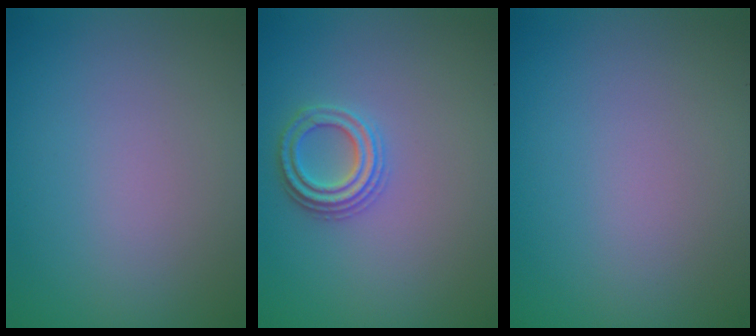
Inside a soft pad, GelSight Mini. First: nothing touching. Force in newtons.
{"total": 2.5, "press": 2.4, "slide": 0.4}
{"total": 0.0}